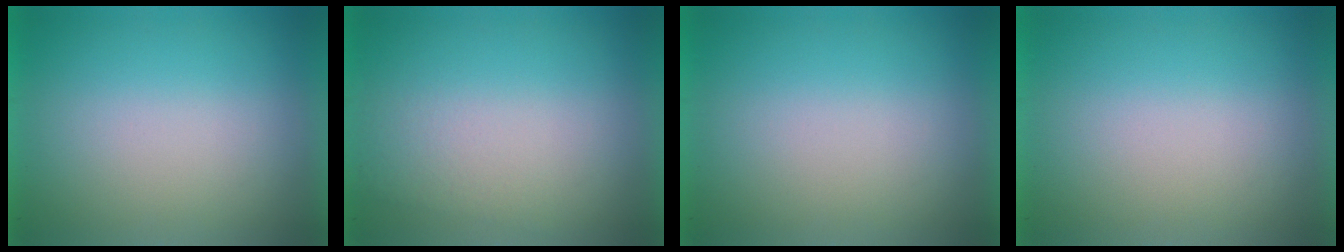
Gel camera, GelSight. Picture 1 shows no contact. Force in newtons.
{"total": 1.0}
{"total": 0.0}
{"total": 0.0}